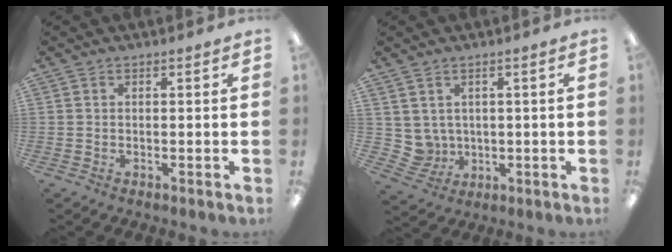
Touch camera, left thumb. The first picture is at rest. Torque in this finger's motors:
{"motor_torque": [-0.39, 0.08, -0.04, -0.44, -0.01]}